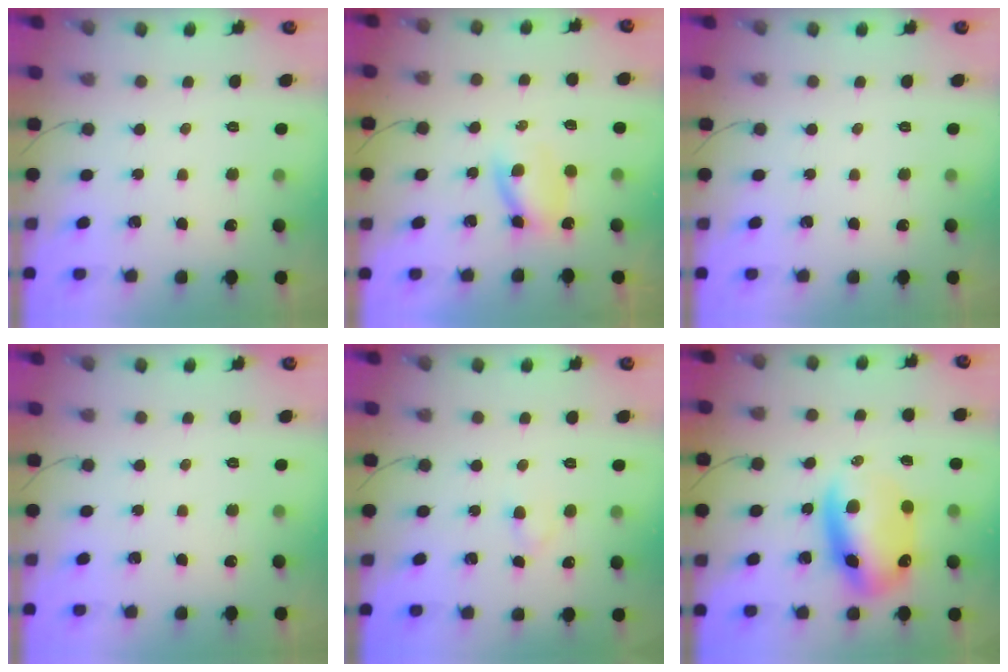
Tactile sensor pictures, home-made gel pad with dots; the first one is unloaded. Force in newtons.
{"total": 2.9, "press": 2.8, "slide": 0.9}
{"total": 0.0}
{"total": 0.0}
{"total": 1.9, "press": 1.7, "slide": 1.0}
{"total": 12.5, "press": 12.1, "slide": 3.1}